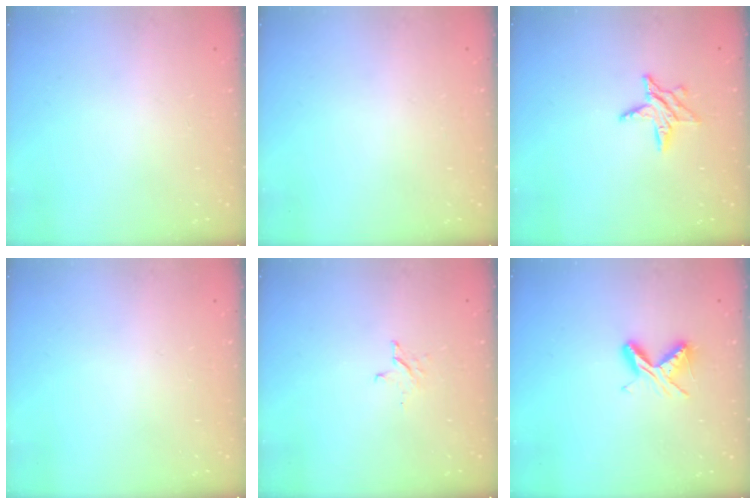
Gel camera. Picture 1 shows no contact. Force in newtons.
{"total": 0.0}
{"total": 7.4, "press": 7.4, "slide": 0.2}
{"total": 0.0}
{"total": 2.6, "press": 2.6, "slide": 0.3}
{"total": 5.9, "press": 5.9, "slide": 0.7}